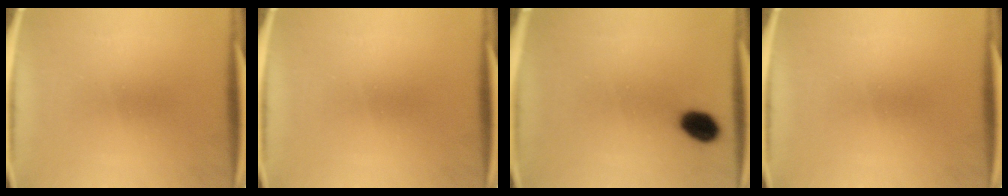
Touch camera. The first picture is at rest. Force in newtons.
{"total": 0.0}
{"total": 6.2}
{"total": 0.0}